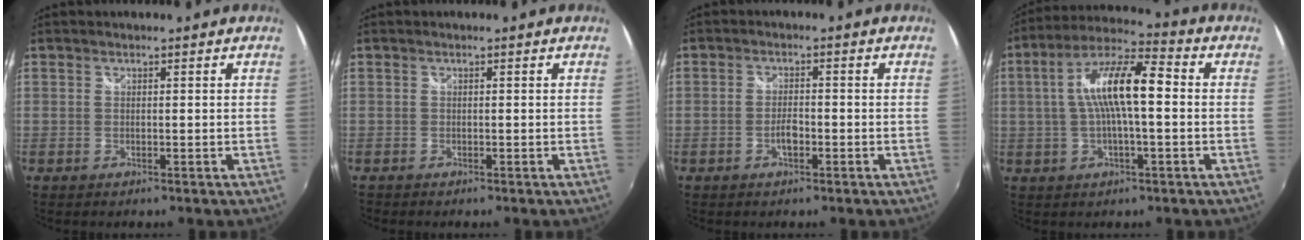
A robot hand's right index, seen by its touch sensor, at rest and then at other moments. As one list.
[{"total": 0.8, "force": [-0.6, 0.6, -0.1], "torque": [-0.002, 0.000, -0.013]}, {"total": 2.6, "force": [-1.2, 1.1, 2.0], "torque": [-0.042, 0.000, -0.022]}, {"total": 12.6, "force": [0.4, 3.2, 12.2], "torque": [-0.229, 0.020, 0.002]}]